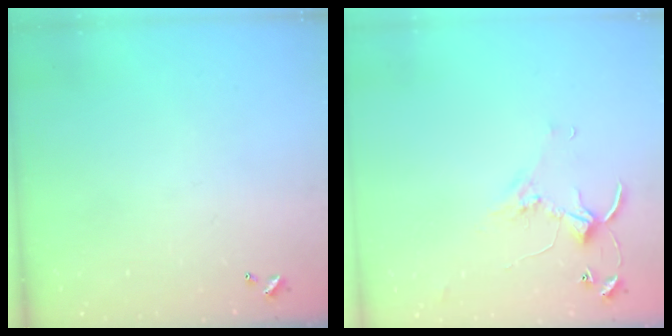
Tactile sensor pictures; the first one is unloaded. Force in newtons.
{"total": 2.8, "press": 2.8, "slide": 0.4}